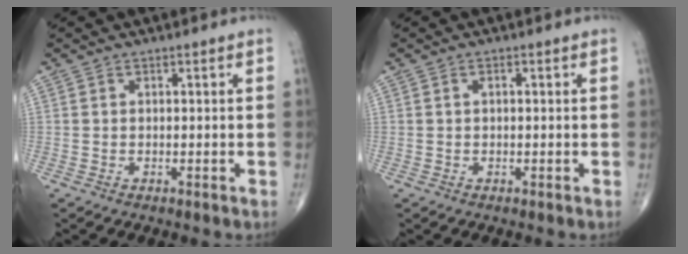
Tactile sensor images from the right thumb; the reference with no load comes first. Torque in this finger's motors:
{"motor_torque": [0.00, 0.01, -0.10, 0.17, 0.02]}